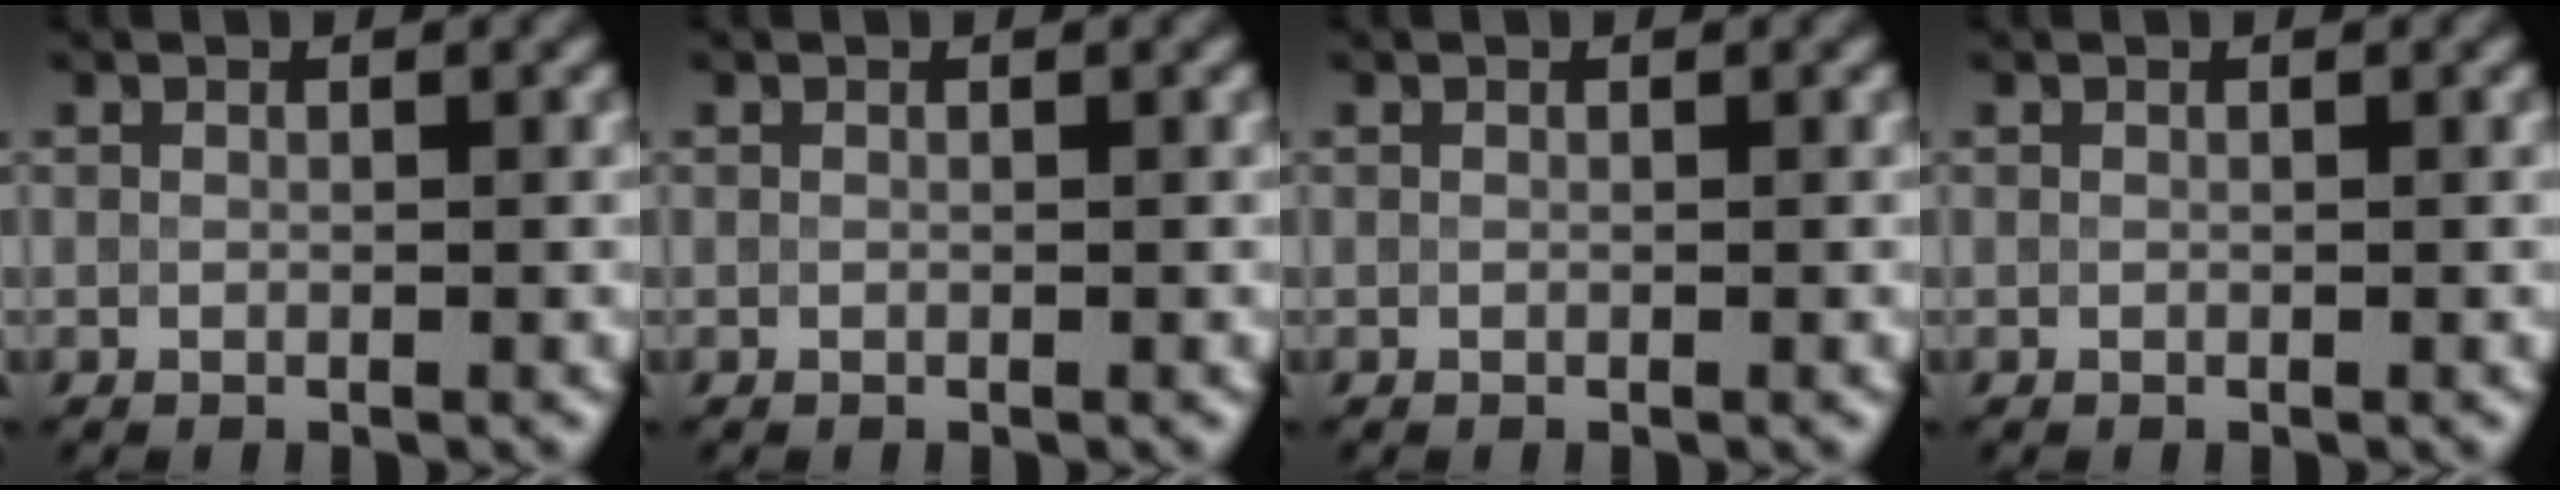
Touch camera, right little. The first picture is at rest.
{"total": 0.0}
{"total": 0.0}
{"total": 0.0}